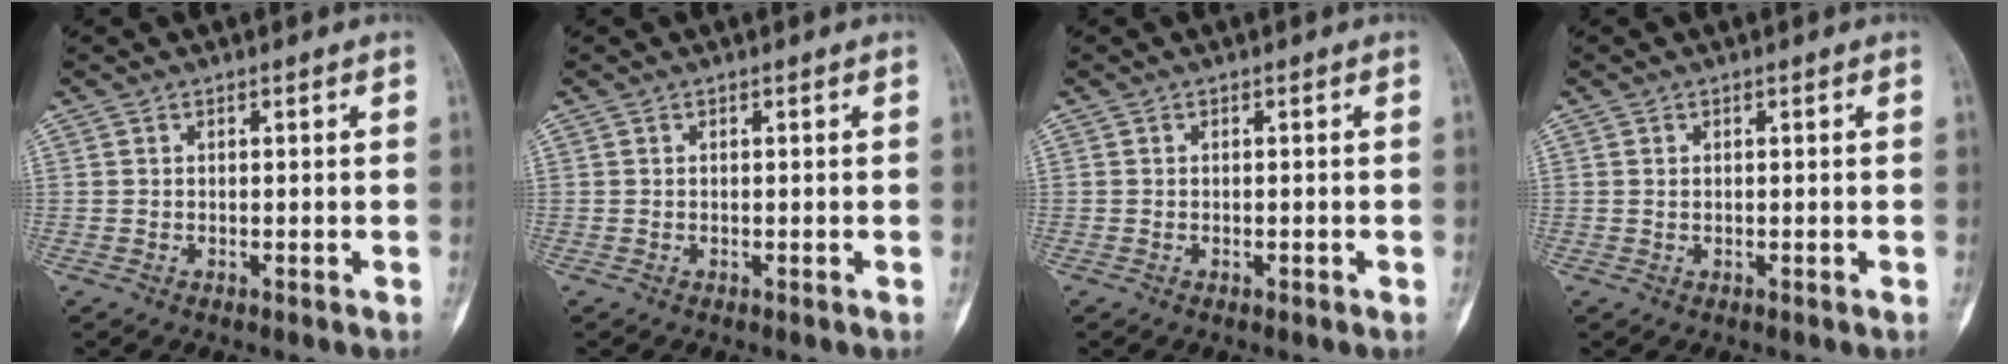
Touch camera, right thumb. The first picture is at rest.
{"total": 0.0}
{"total": 0.9, "force": [-0.3, 0.4, 0.7], "torque": [-0.015, 0.007, -0.004]}
{"total": 0.0}